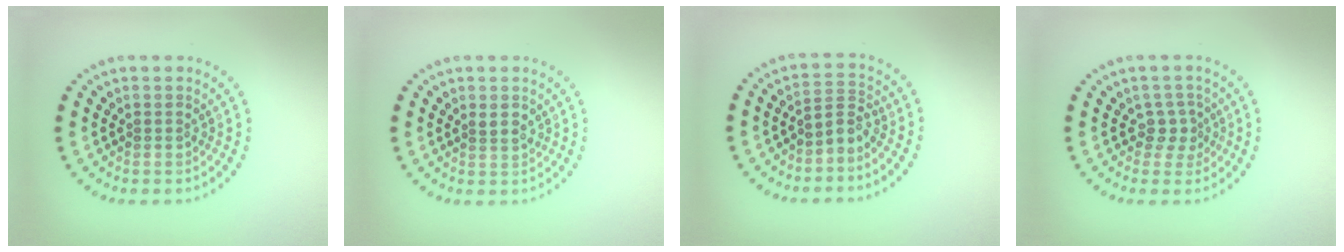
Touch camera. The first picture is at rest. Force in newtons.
{"total": 1.4, "press": 1.2, "slide": 0.8}
{"total": 2.1, "press": 1.5, "slide": 1.5}
{"total": 1.8, "press": 1.4, "slide": 1.2}